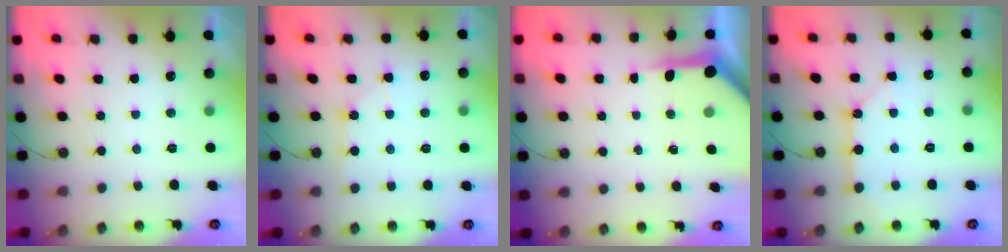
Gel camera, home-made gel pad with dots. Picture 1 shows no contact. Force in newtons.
{"total": 5.5, "press": 5.5, "slide": 0.6}
{"total": 5.7, "press": 5.7, "slide": 0.3}
{"total": 3.9, "press": 3.9, "slide": 0.3}